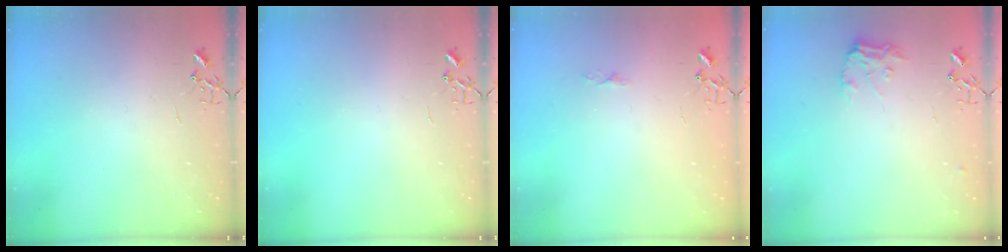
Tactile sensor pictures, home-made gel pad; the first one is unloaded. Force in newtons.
{"total": 0.0}
{"total": 3.6, "press": 3.5, "slide": 0.5}
{"total": 9.8, "press": 9.8, "slide": 0.6}